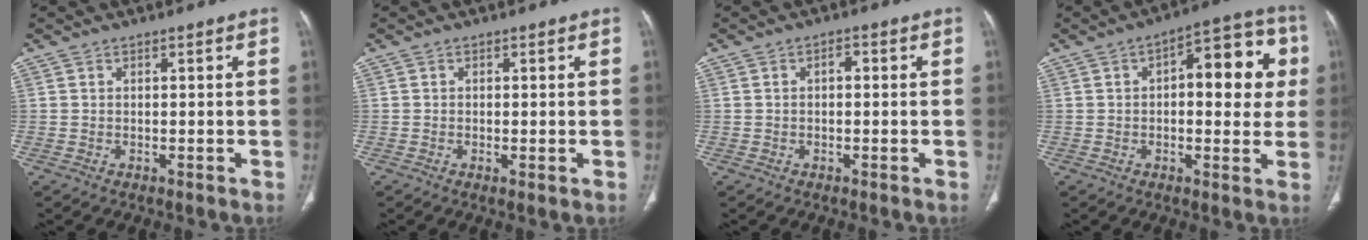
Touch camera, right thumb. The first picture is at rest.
{"total": 1.1, "force": [-0.3, 0.4, 1.0], "torque": [-0.020, -0.004, -0.005]}
{"total": 1.6, "force": [0.1, 0.9, 1.3], "torque": [-0.019, 0.010, 0.000]}
{"total": 14.8, "force": [2.4, 6.9, 12.8], "torque": [-0.122, 0.026, 0.027]}